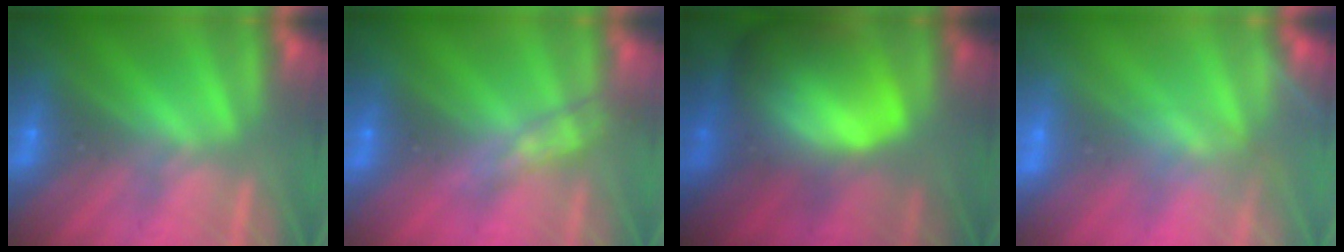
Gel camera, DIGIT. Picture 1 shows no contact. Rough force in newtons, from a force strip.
{"total": 2.7}
{"total": 9.4}
{"total": 3.0}